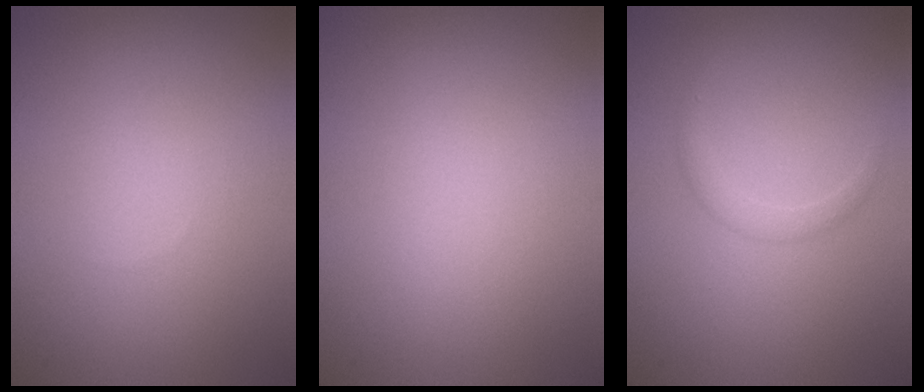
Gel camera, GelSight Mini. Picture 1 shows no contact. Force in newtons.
{"total": 0.0}
{"total": 1.1, "press": 1.1, "slide": 0.1}